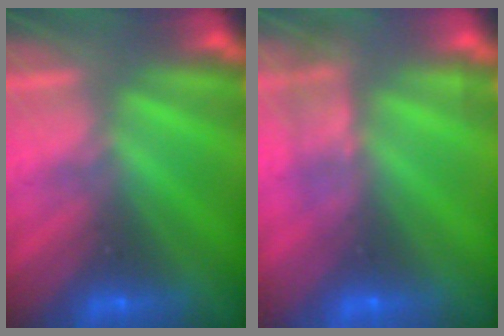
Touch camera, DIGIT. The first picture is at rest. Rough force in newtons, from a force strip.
{"total": 2.3}